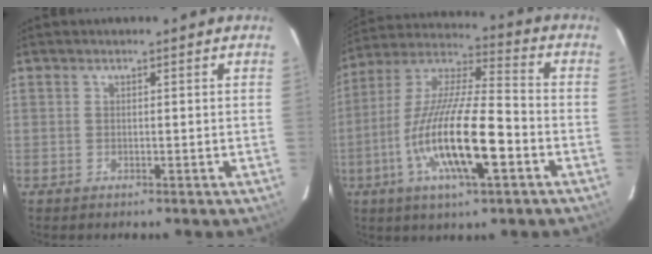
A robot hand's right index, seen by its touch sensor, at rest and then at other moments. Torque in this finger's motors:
{"motor_torque": [1.69, -0.45, 1.06, 0.21]}